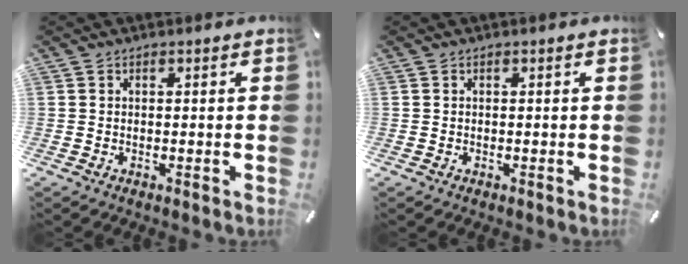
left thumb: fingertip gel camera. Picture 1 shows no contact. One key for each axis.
{"total": 0.0}